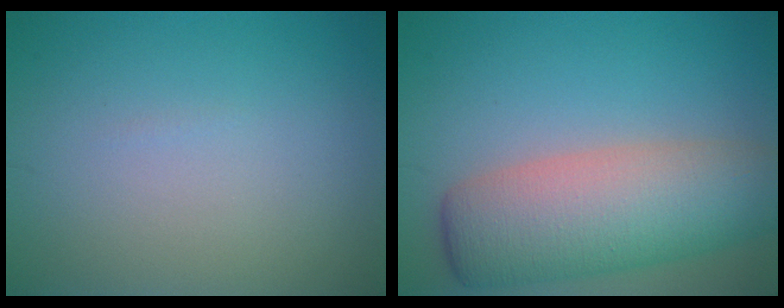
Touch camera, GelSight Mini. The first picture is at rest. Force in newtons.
{"total": 9.0, "press": 9.0, "slide": 0.4}